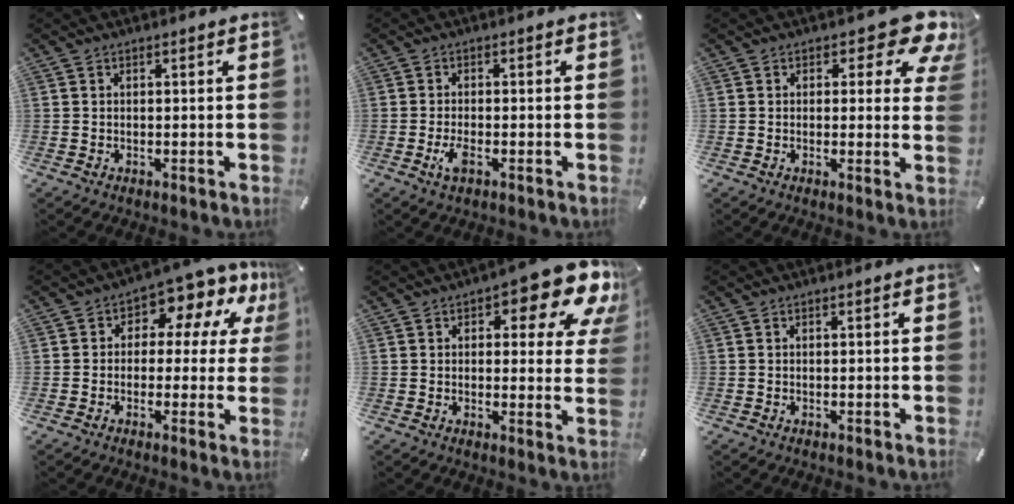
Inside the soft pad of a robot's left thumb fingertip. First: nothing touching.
{"total": 3.1, "force": [-1.3, 1.1, 2.6], "torque": [-0.063, -0.003, -0.027]}
{"total": 9.0, "force": [5.4, 4.3, 5.8], "torque": [-0.060, -0.039, 0.088]}
{"total": 8.7, "force": [4.0, 5.4, 5.6], "torque": [-0.083, -0.032, 0.071]}
{"total": 12.1, "force": [7.1, 5.0, 8.4], "torque": [-0.101, -0.042, 0.118]}
{"total": 0.0}